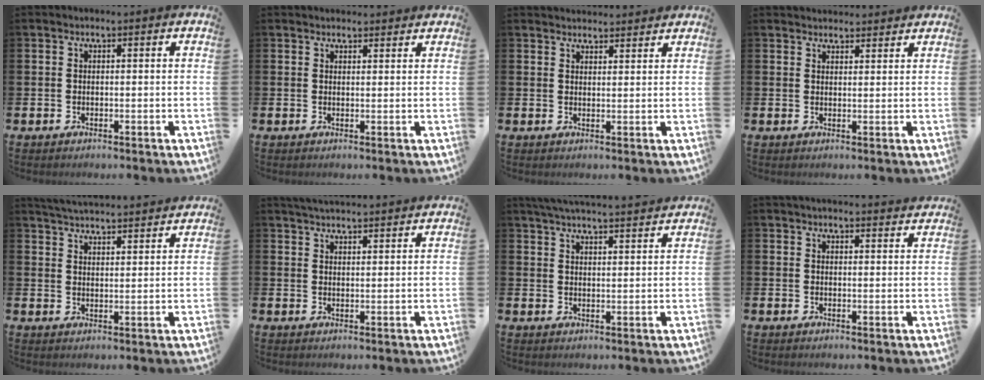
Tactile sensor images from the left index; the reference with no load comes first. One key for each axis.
{"total": 1.9, "fx": 1.8, "fy": 0.5, "fz": 0.0, "tx": 0.005, "ty": -0.006, "tz": 0.032}
{"total": 2.7, "fx": 2.6, "fy": 0.4, "fz": -0.1, "tx": -0.003, "ty": -0.012, "tz": 0.049}
{"total": 2.5, "fx": 2.4, "fy": 0.5, "fz": -0.2, "tx": 0.006, "ty": -0.012, "tz": 0.043}
{"total": 4.9, "fx": 4.9, "fy": -0.1, "fz": 0.2, "tx": -0.026, "ty": -0.031, "tz": 0.089}
{"total": 3.8, "fx": 3.8, "fy": 0.0, "fz": 0.3, "tx": -0.013, "ty": -0.017, "tz": 0.070}
{"total": 5.1, "fx": 5.0, "fy": -0.2, "fz": 0.9, "tx": -0.039, "ty": -0.022, "tz": 0.091}
{"total": 3.1, "fx": 3.1, "fy": 0.2, "fz": 0.2, "tx": -0.002, "ty": -0.019, "tz": 0.054}